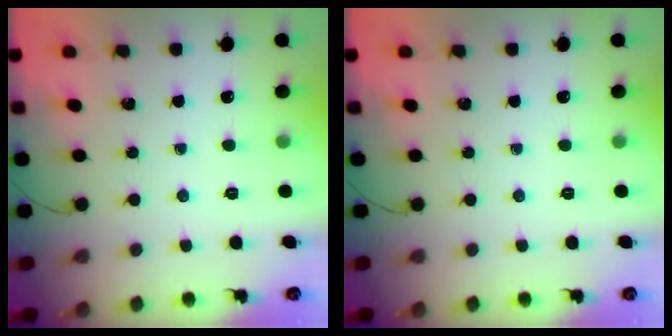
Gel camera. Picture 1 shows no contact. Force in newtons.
{"total": 0.0}